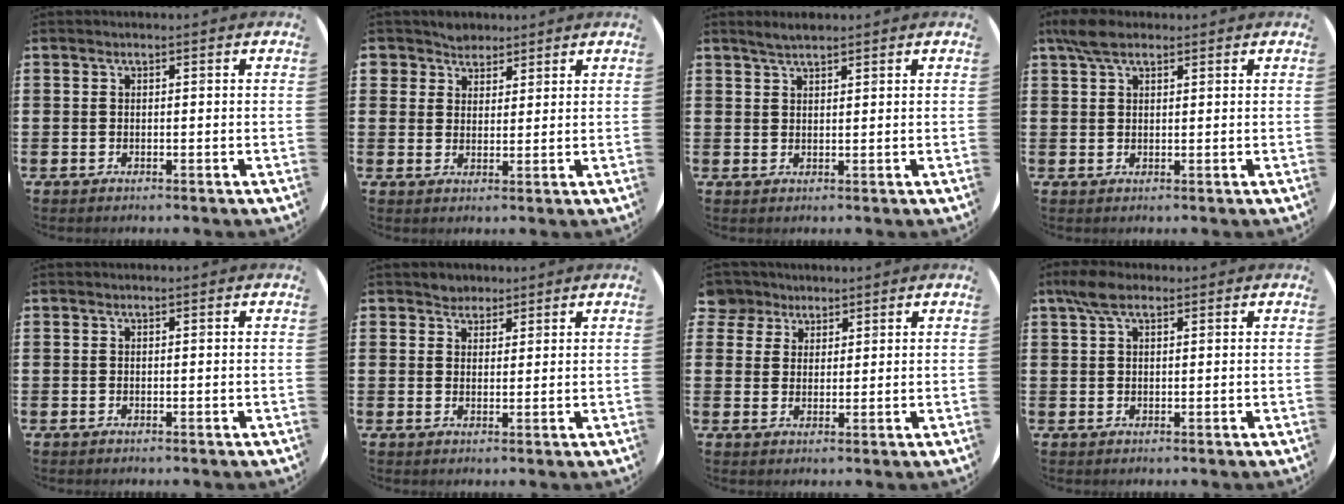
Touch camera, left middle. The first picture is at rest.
{"total": 3.3, "force": [2.9, 1.7, -0.3], "torque": [-0.005, 0.005, 0.056]}
{"total": 2.0, "force": [1.8, 0.3, 0.8], "torque": [-0.016, 0.003, 0.033]}
{"total": 4.0, "force": [2.8, 1.7, 2.3], "torque": [-0.051, 0.009, 0.051]}
{"total": 0.0}
{"total": 2.2, "force": [2.1, 0.9, -0.2], "torque": [0.009, 0.000, 0.039]}
{"total": 3.7, "force": [2.9, 2.3, -0.1], "torque": [-0.002, 0.002, 0.056]}
{"total": 3.6, "force": [2.2, 1.6, 2.4], "torque": [-0.052, 0.008, 0.039]}